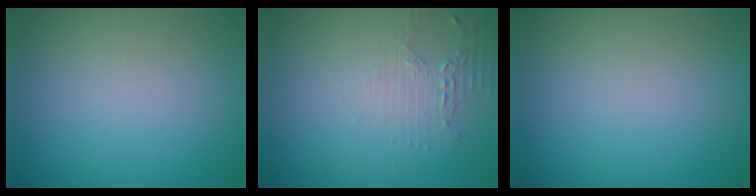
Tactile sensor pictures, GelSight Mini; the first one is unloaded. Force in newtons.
{"total": 2.2, "press": 1.6, "slide": 1.5}
{"total": 0.0}